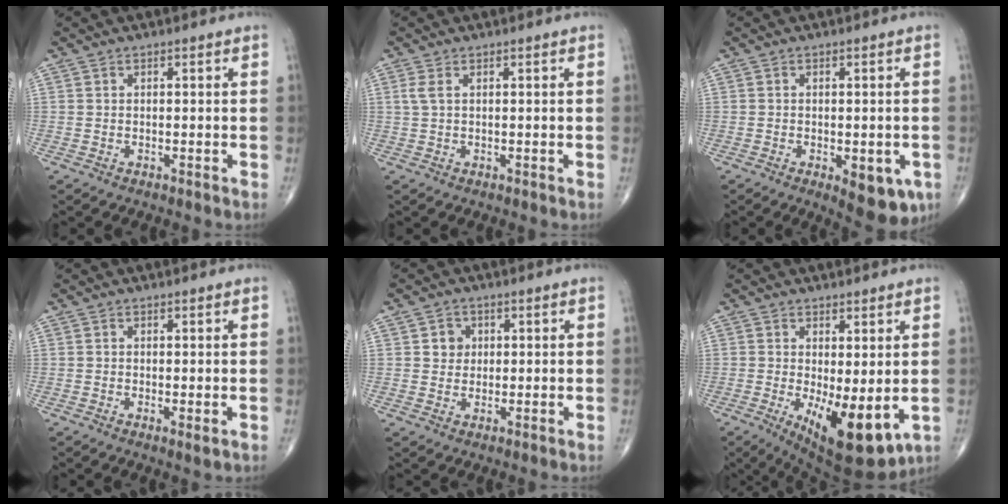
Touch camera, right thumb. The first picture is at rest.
{"total": 1.7, "force": [0.6, 0.7, 1.5], "torque": [-0.042, 0.008, 0.018]}
{"total": 8.1, "force": [-2.9, 3.6, 6.6], "torque": [-0.065, -0.004, -0.029]}
{"total": 1.3, "force": [-0.3, 0.3, 1.3], "torque": [-0.028, -0.007, -0.007]}
{"total": 3.3, "force": [0.8, 3.0, 1.2], "torque": [0.001, 0.001, 0.009]}
{"total": 12.0, "force": [-2.4, 4.6, 10.9], "torque": [-0.158, -0.026, -0.019]}